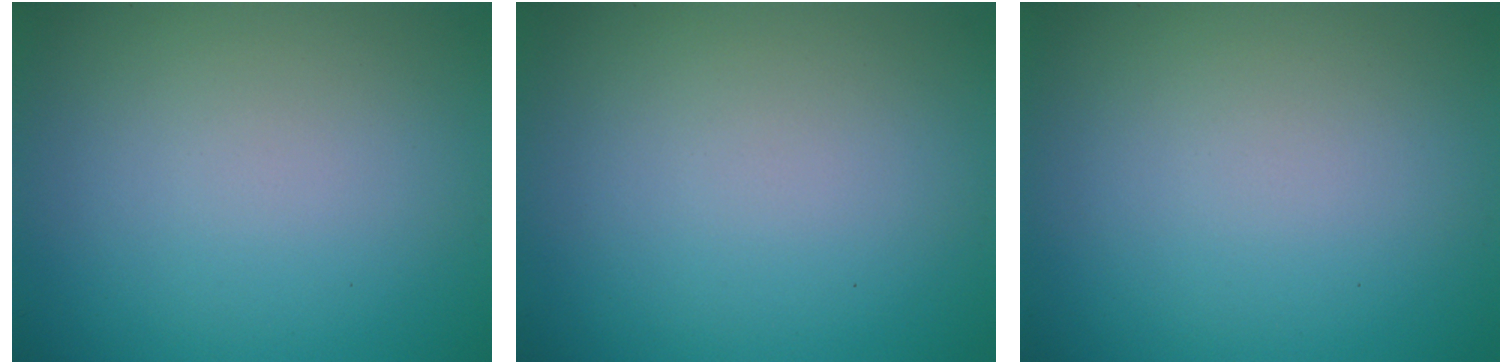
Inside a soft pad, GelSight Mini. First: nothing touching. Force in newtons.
{"total": 0.0}
{"total": 0.0}